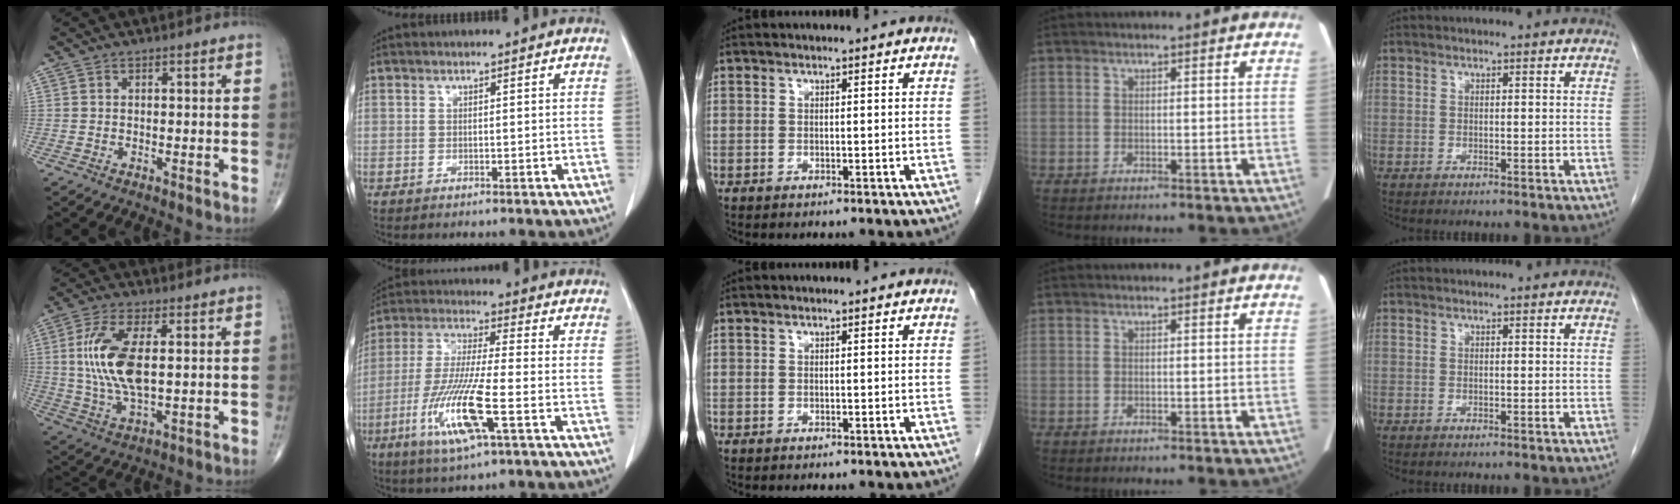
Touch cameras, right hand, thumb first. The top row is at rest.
{"thumb": {"total": 12.8, "force": [1.7, 5.4, 11.5], "torque": [-0.246, -0.008, 0.037]}, "index": {"total": 13.0, "force": [-4.8, 0.8, 12.1], "torque": [-0.250, -0.021, -0.088]}}